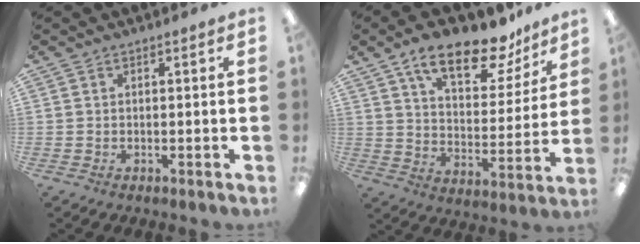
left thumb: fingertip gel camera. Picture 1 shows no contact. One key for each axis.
{"total": 17.2, "fx": 12.5, "fy": 6.7, "fz": 9.8, "tx": -0.155, "ty": -0.070, "tz": 0.210}